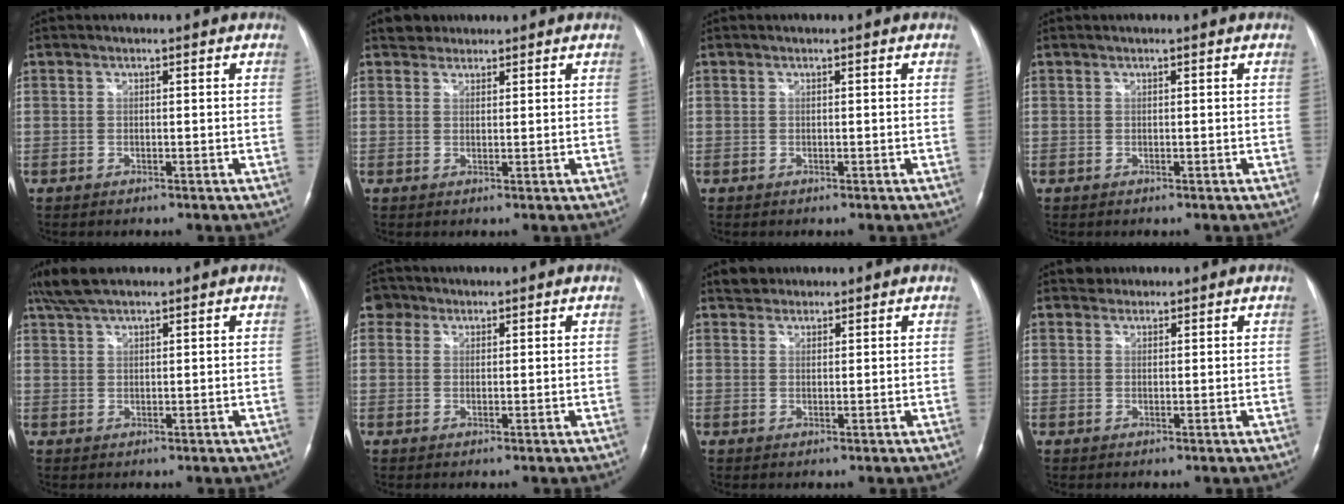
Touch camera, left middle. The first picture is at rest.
{"total": 2.1, "force": [1.6, 1.3, -0.1], "torque": [0.002, 0.009, 0.022]}
{"total": 0.0}
{"total": 0.0}
{"total": 5.1, "force": [4.2, 1.2, 2.7], "torque": [-0.064, 0.019, 0.083]}
{"total": 2.5, "force": [1.5, 2.1, 0.0], "torque": [0.003, 0.009, 0.019]}
{"total": 2.2, "force": [1.7, 1.3, -0.1], "torque": [0.000, 0.010, 0.025]}
{"total": 1.4, "force": [1.1, 0.8, -0.4], "torque": [0.010, 0.002, 0.011]}